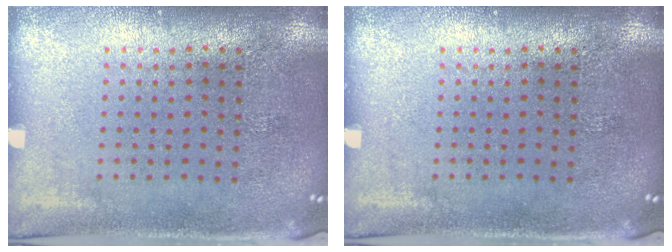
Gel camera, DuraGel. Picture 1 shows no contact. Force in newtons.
{"total": 0.0}